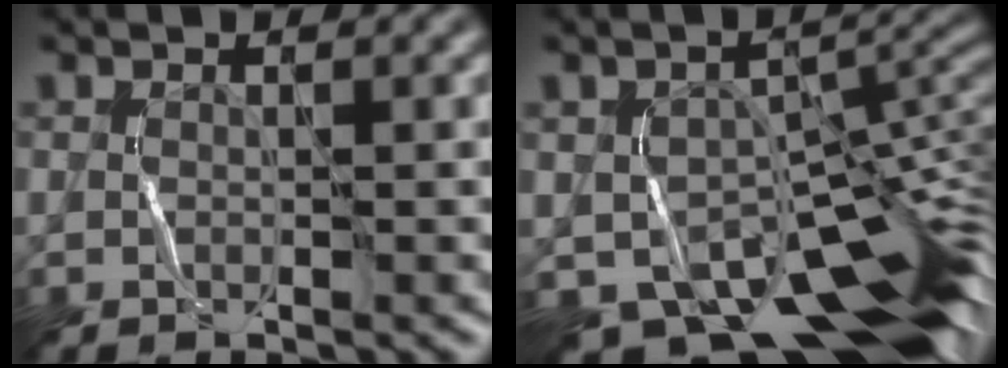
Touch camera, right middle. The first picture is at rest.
{"total": 12.8, "force": [-7.7, 6.1, 8.4], "torque": [-0.124, 0.000, -0.112]}